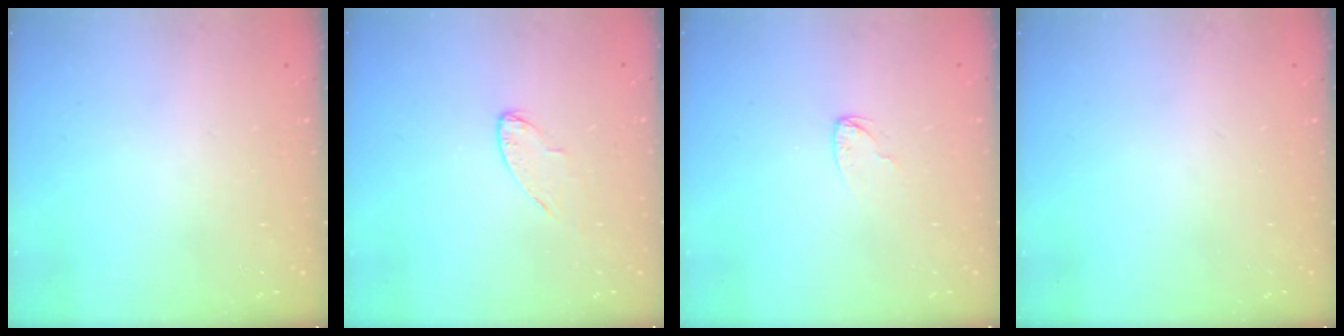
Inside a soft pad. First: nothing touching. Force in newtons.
{"total": 3.7, "press": 3.6, "slide": 0.4}
{"total": 2.6, "press": 2.6, "slide": 0.3}
{"total": 0.0}